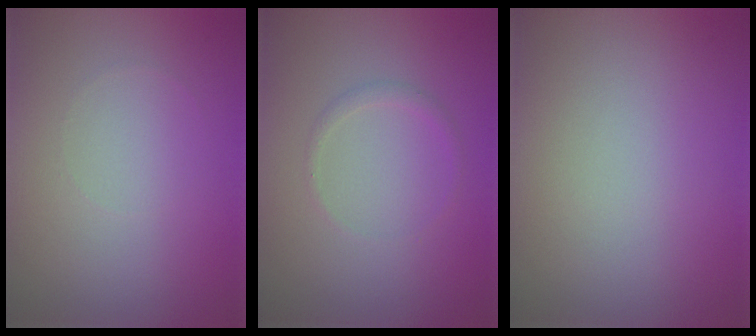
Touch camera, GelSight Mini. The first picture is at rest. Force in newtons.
{"total": 0.9, "press": 0.9, "slide": 0.0}
{"total": 0.0}